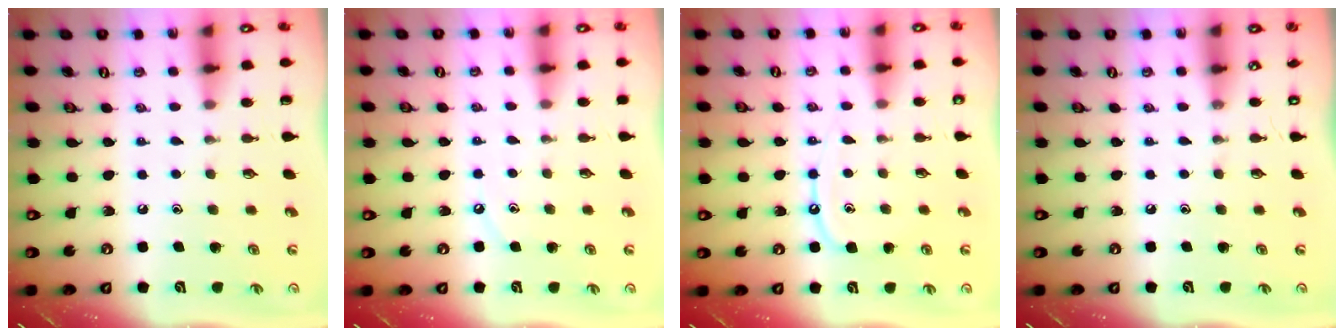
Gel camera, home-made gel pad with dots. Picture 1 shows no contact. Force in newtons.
{"total": 2.7, "press": 2.7, "slide": 0.5}
{"total": 8.2, "press": 8.1, "slide": 0.9}
{"total": 0.0}